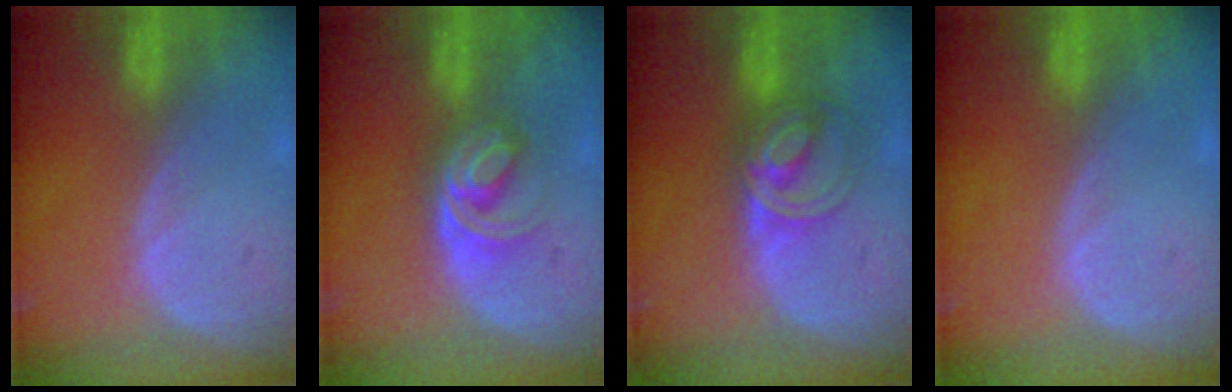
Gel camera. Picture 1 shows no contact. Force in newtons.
{"total": 5.9, "press": 5.1, "slide": 3.1}
{"total": 5.8, "press": 5.8, "slide": 0.3}
{"total": 0.0}